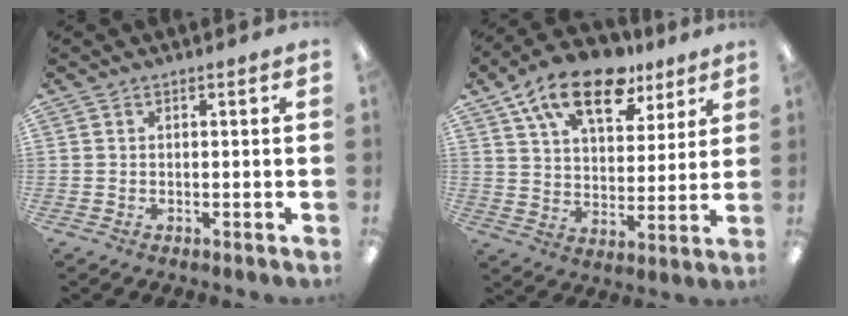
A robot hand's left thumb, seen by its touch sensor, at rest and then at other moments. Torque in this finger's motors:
{"motor_torque": [1.80, 1.82, 1.43, -1.34, 0.08]}